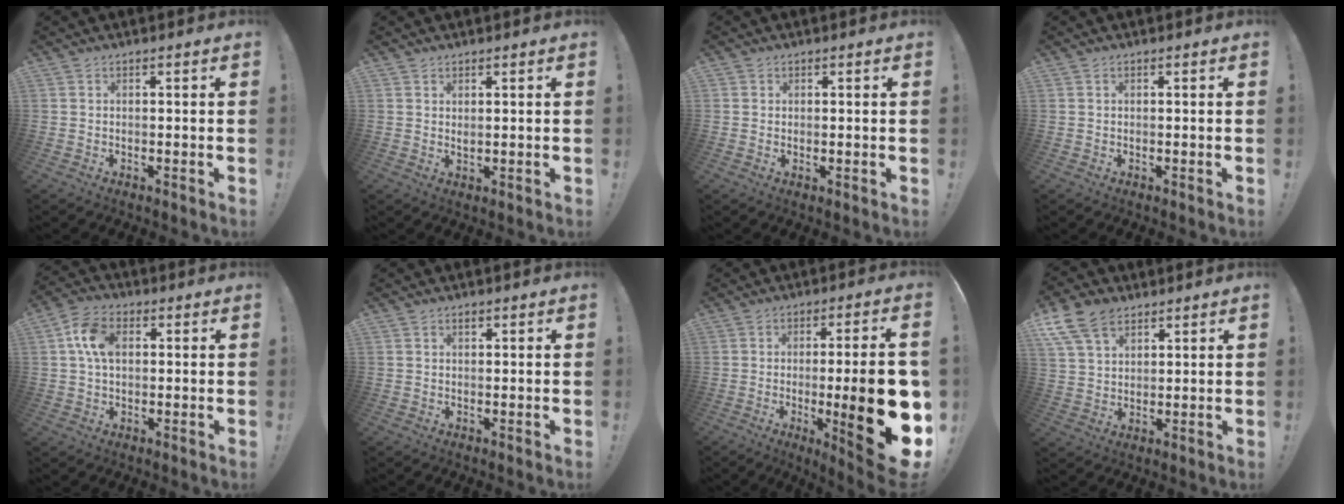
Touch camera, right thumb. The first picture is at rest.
{"total": 1.3, "force": [1.0, 0.2, 0.8], "torque": [-0.002, -0.009, 0.016]}
{"total": 0.6, "force": [0.5, 0.4, 0.1], "torque": [0.006, -0.002, 0.008]}
{"total": 0.0}
{"total": 9.8, "force": [2.0, 6.7, 6.8], "torque": [-0.130, 0.014, 0.038]}
{"total": 0.8, "force": [0.6, 0.5, 0.3], "torque": [0.002, -0.003, 0.010]}
{"total": 22.2, "force": [-3.8, 5.1, 21.2], "torque": [-0.299, 0.004, -0.045]}
{"total": 11.6, "force": [6.8, 7.3, 5.9], "torque": [-0.111, -0.030, 0.135]}